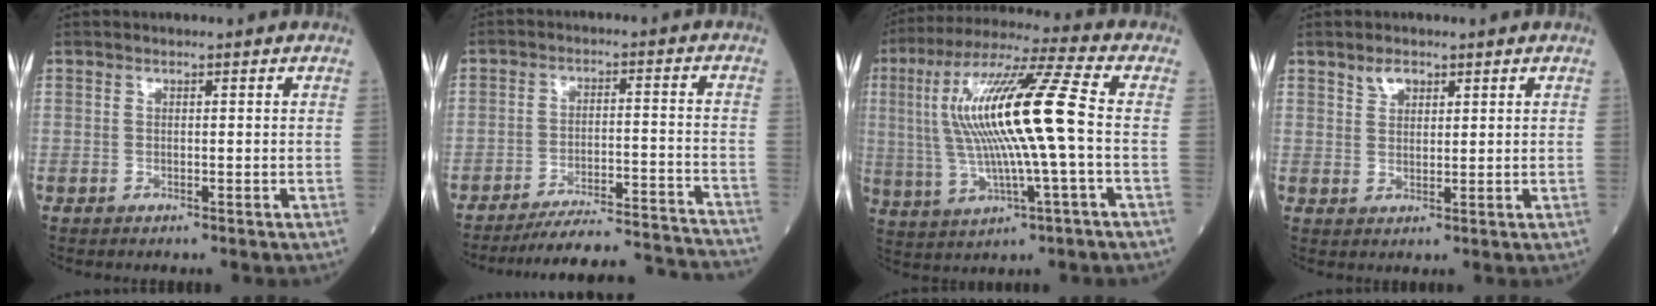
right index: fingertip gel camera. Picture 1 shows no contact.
{"total": 18.5, "force": [-18.0, 0.2, 4.1], "torque": [-0.046, 0.002, -0.242]}
{"total": 17.6, "force": [1.0, 0.9, 17.6], "torque": [-0.353, 0.021, 0.017]}
{"total": 2.4, "force": [1.7, 1.3, 1.1], "torque": [-0.022, 0.003, 0.035]}